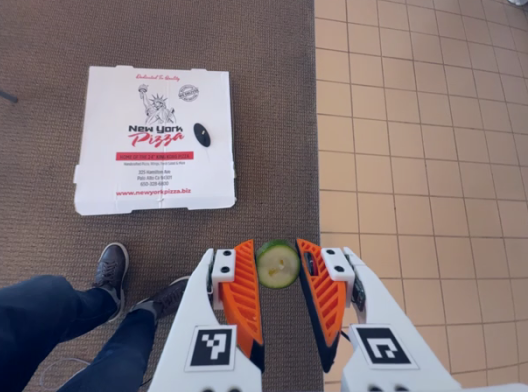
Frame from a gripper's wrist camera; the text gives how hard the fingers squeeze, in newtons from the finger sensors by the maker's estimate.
{"total": 8.2, "left": 7.9, "right": 8.4}